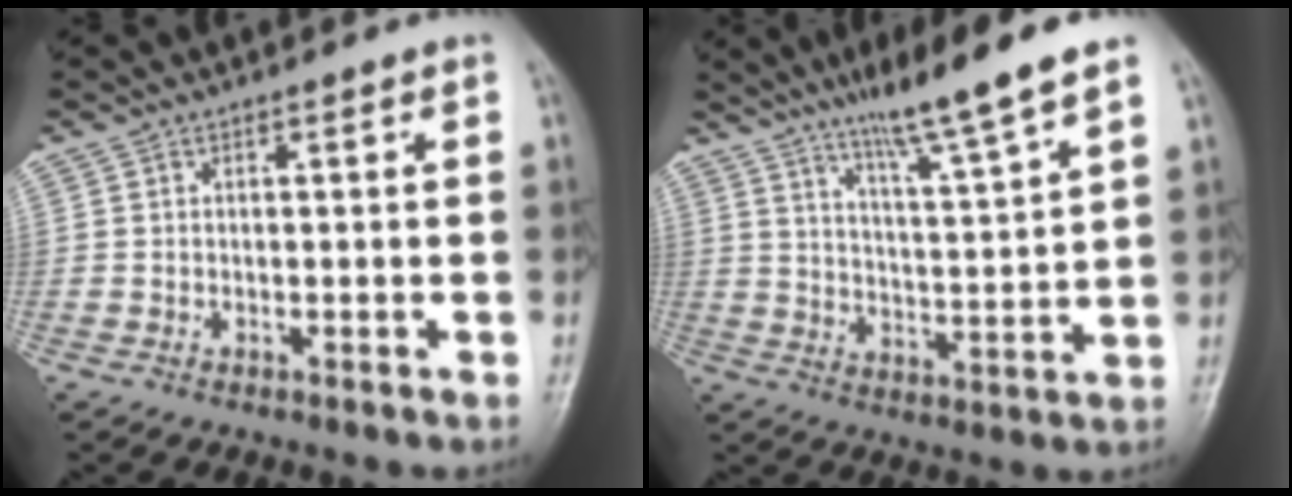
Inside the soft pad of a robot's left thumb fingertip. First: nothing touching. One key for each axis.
{"total": 12.3, "fx": 9.0, "fy": 0.0, "fz": 8.4, "tx": -0.136, "ty": -0.051, "tz": 0.153}